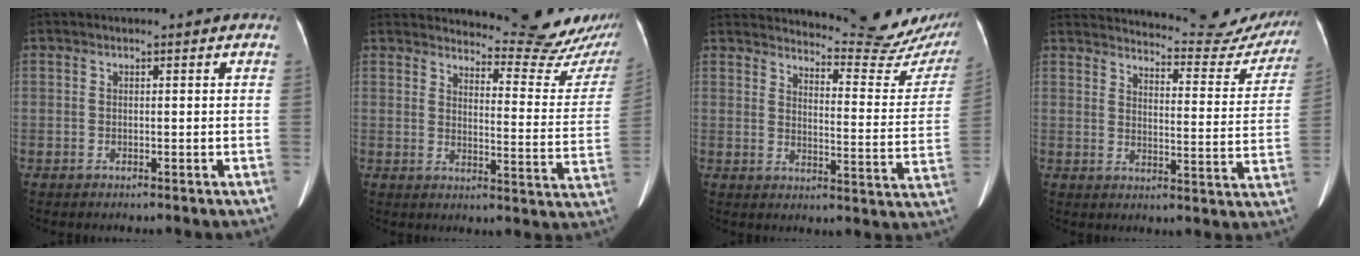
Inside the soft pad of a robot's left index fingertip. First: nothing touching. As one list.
[{"total": 15.0, "force": [14.8, 0.9, 2.6], "torque": [-0.014, -0.089, 0.162]}, {"total": 18.5, "force": [18.0, 1.7, 4.1], "torque": [-0.043, -0.093, 0.198]}, {"total": 21.3, "force": [20.3, 3.5, 5.2], "torque": [-0.058, -0.064, 0.232]}]